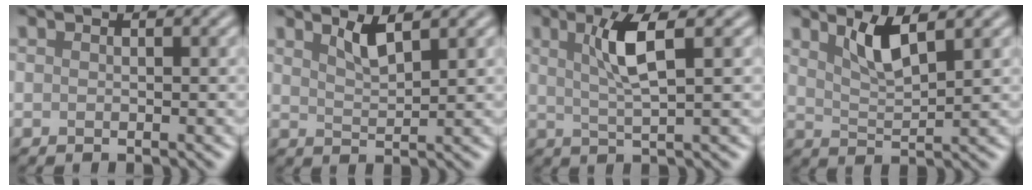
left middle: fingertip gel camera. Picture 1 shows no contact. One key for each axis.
{"total": 2.3, "fx": 1.6, "fy": 0.5, "fz": 1.5, "tx": -0.028, "ty": -0.002, "tz": 0.030}
{"total": 4.1, "fx": 1.3, "fy": 0.7, "fz": 3.8, "tx": -0.074, "ty": 0.002, "tz": 0.027}
{"total": 3.4, "fx": 2.1, "fy": 0.7, "fz": 2.5, "tx": -0.047, "ty": -0.003, "tz": 0.042}